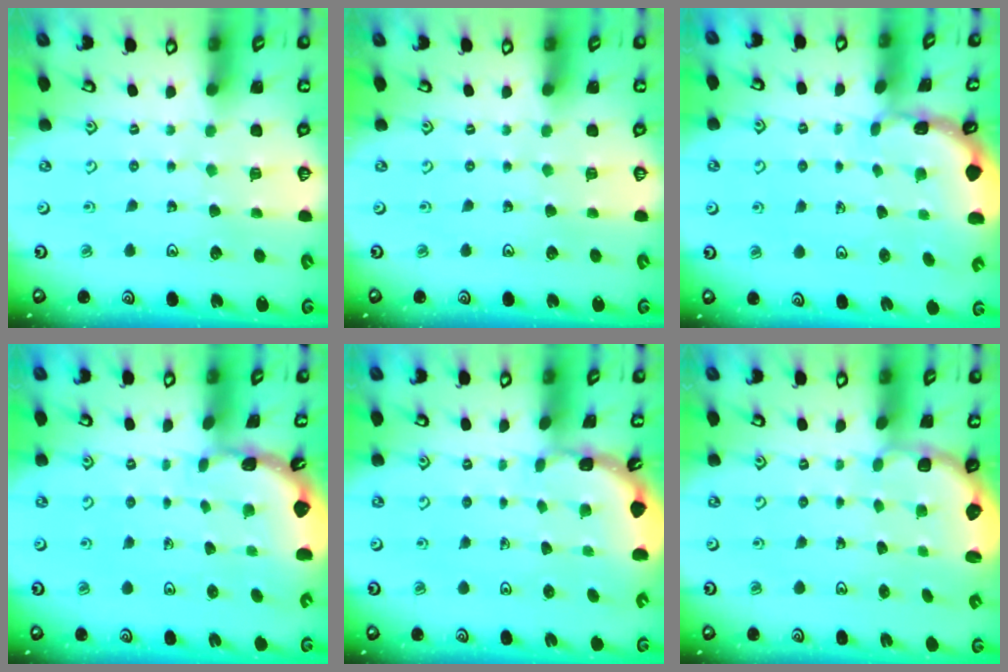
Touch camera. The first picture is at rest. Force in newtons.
{"total": 0.0}
{"total": 1.4, "press": 1.4, "slide": 0.1}
{"total": 1.6, "press": 1.6, "slide": 0.1}
{"total": 1.7, "press": 1.7, "slide": 0.1}
{"total": 2.9, "press": 2.4, "slide": 1.6}